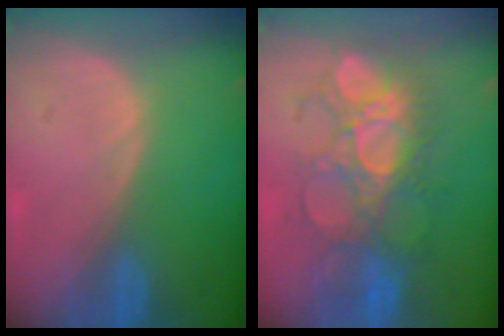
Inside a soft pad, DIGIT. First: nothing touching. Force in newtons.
{"total": 9.2, "press": 9.2, "slide": 0.5}